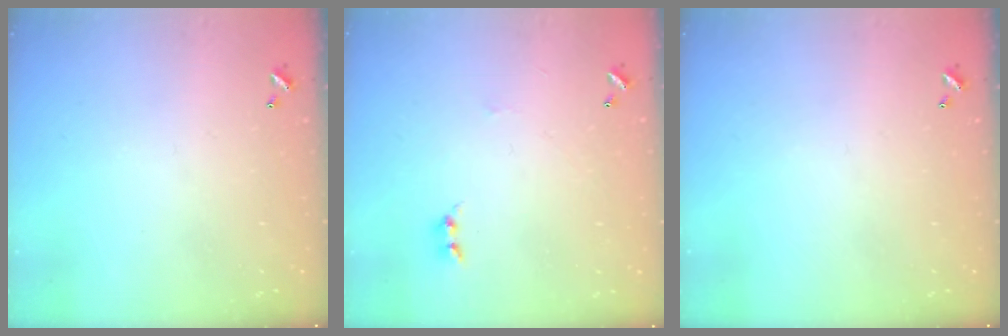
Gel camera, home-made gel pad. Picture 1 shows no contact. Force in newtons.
{"total": 1.2, "press": 1.1, "slide": 0.5}
{"total": 0.0}